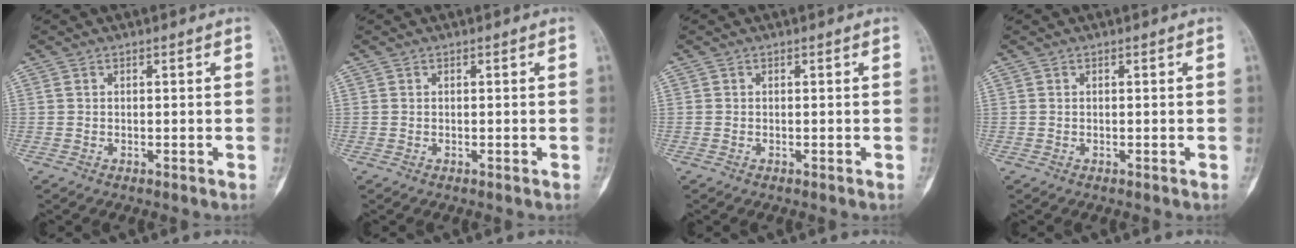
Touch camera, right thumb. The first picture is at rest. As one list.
[{"total": 0.0}, {"total": 0.0}, {"total": 0.0}]